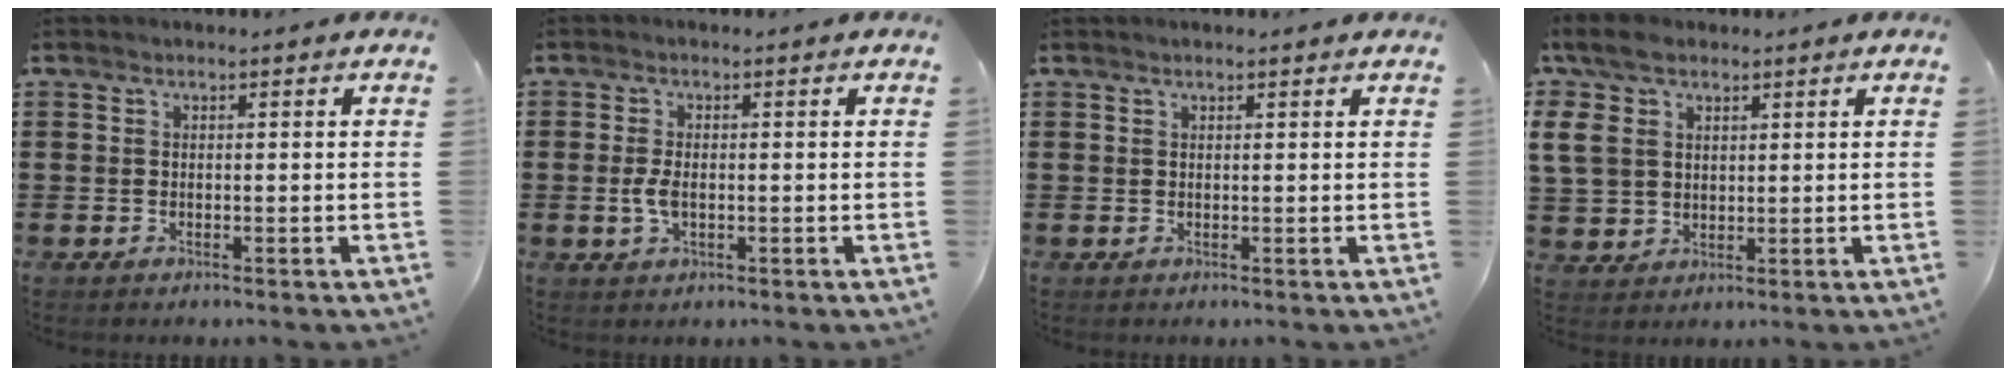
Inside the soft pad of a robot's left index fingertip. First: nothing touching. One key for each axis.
{"total": 3.0, "fx": -0.3, "fy": 1.4, "fz": 2.7, "tx": -0.066, "ty": -0.003, "tz": -0.009}
{"total": 0.6, "fx": 0.5, "fy": 0.0, "fz": 0.3, "tx": -0.007, "ty": 0.000, "tz": 0.011}
{"total": 8.4, "fx": 4.2, "fy": 6.0, "fz": 4.1, "tx": -0.125, "ty": 0.013, "tz": 0.077}